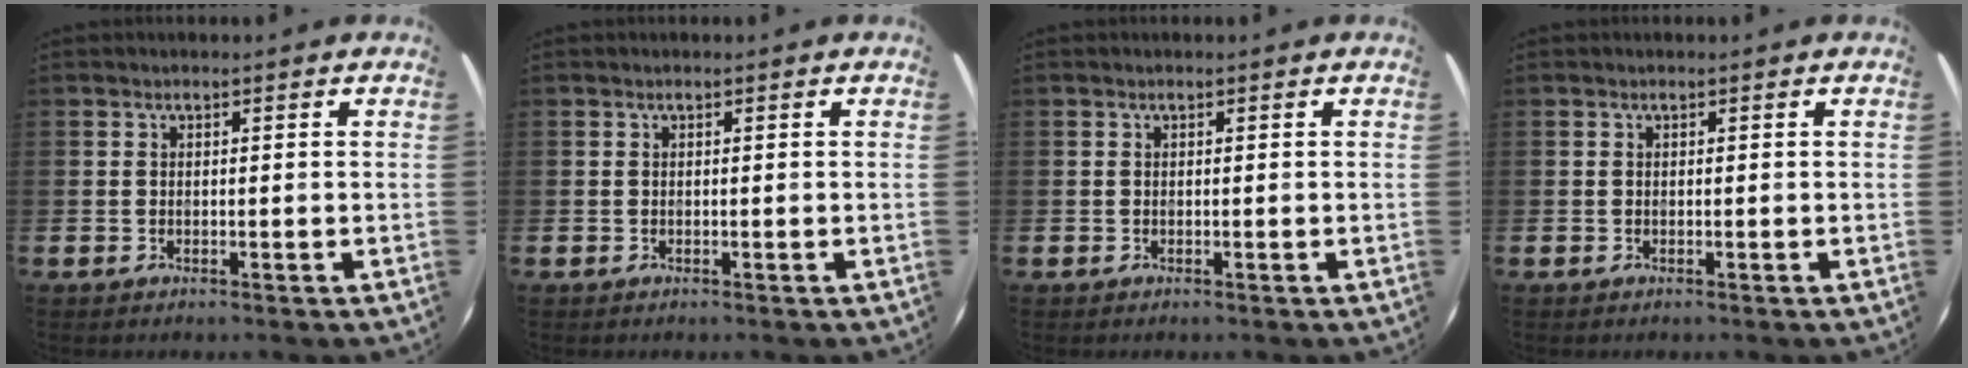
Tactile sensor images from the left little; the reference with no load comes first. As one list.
[{"total": 0.0}, {"total": 0.0}, {"total": 0.0}]